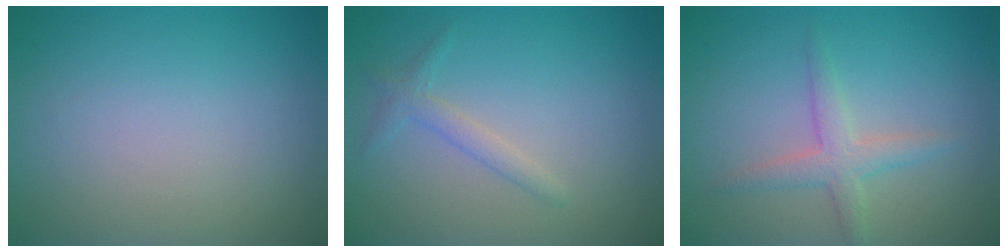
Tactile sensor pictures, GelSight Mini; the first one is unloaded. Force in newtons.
{"total": 1.4, "press": 1.4, "slide": 0.1}
{"total": 2.5, "press": 2.5, "slide": 0.1}